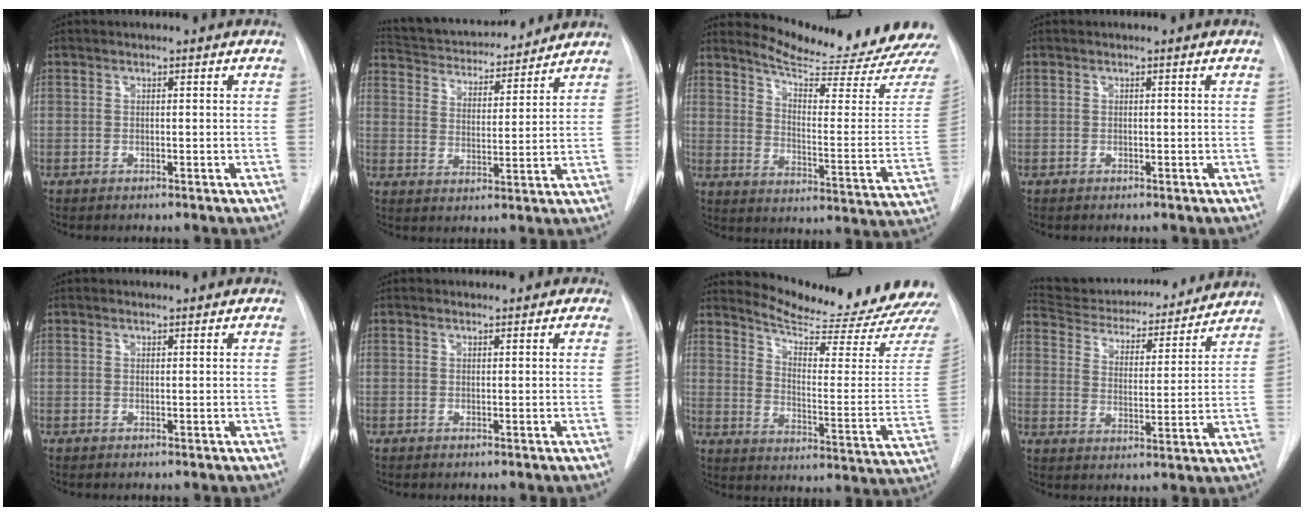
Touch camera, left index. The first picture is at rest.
{"total": 16.4, "force": [15.2, 3.6, 5.0], "torque": [-0.084, 0.015, 0.234]}
{"total": 18.0, "force": [17.4, -1.6, 4.4], "torque": [-0.076, -0.128, 0.223]}
{"total": 0.0}
{"total": 0.9, "force": [0.9, 0.2, 0.1], "torque": [-0.008, 0.008, 0.015]}
{"total": 1.9, "force": [1.5, 1.1, 0.3], "torque": [0.007, 0.010, 0.011]}
{"total": 19.8, "force": [19.1, -0.9, 5.2], "torque": [-0.087, -0.131, 0.244]}
{"total": 23.0, "force": [21.6, 4.7, 6.6], "torque": [-0.098, -0.031, 0.297]}